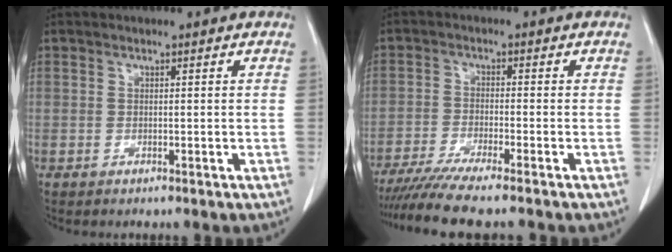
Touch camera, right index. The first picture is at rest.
{"total": 8.1, "force": [-7.0, -0.9, 4.1], "torque": [-0.058, -0.022, -0.115]}